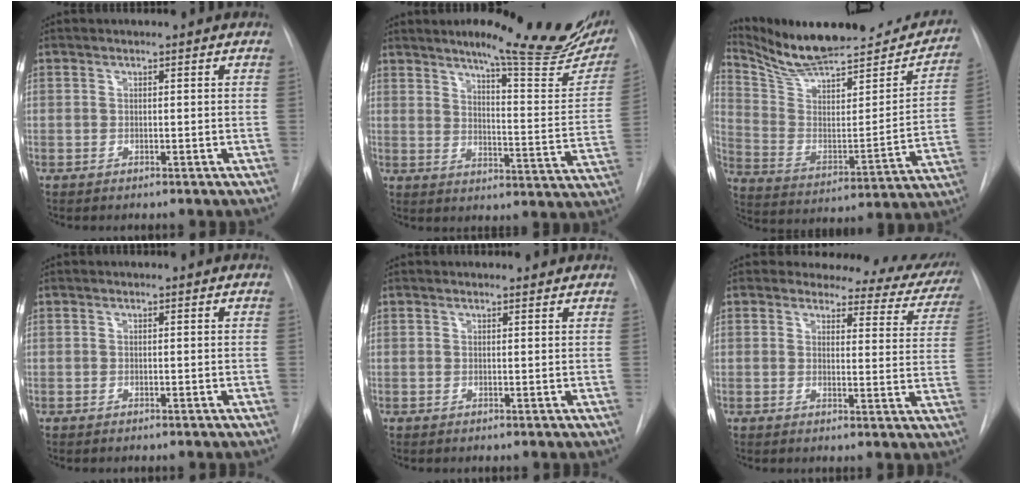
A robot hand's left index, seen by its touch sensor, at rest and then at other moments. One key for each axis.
{"total": 21.4, "fx": 16.3, "fy": 2.9, "fz": 13.4, "tx": -0.171, "ty": -0.050, "tz": 0.198}
{"total": 25.2, "fx": 22.4, "fy": 4.9, "fz": 10.4, "tx": -0.160, "ty": -0.048, "tz": 0.325}
{"total": 0.0}
{"total": 0.7, "fx": 0.7, "fy": 0.2, "fz": -0.1, "tx": -0.009, "ty": -0.004, "tz": 0.005}
{"total": 13.3, "fx": 12.2, "fy": 4.7, "fz": 2.4, "tx": 0.012, "ty": -0.063, "tz": 0.101}